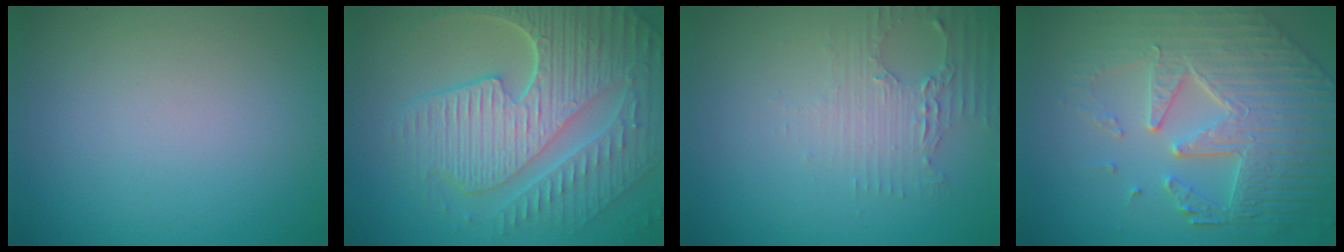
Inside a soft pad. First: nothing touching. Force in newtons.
{"total": 9.9, "press": 6.6, "slide": 7.4}
{"total": 2.7, "press": 2.4, "slide": 1.3}
{"total": 8.1, "press": 6.0, "slide": 5.5}